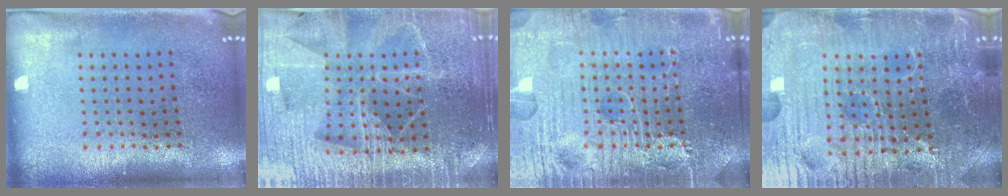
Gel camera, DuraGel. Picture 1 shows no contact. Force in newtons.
{"total": 5.1, "press": 4.6, "slide": 2.3}
{"total": 7.6, "press": 7.6, "slide": 0.8}
{"total": 5.2, "press": 5.0, "slide": 1.4}